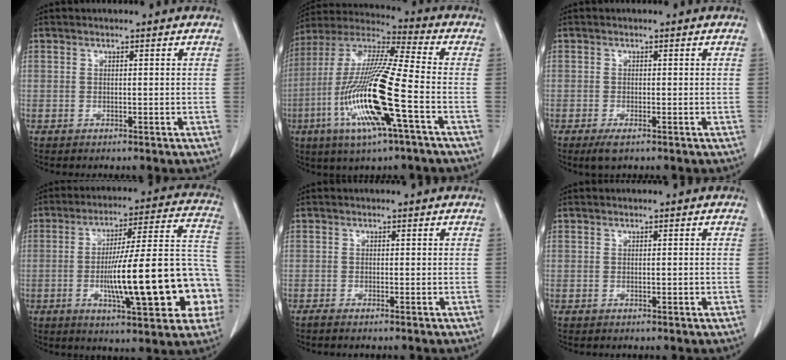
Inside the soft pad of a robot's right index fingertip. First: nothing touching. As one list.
[{"total": 19.1, "force": [-5.9, 0.9, 18.1], "torque": [-0.381, -0.020, -0.118]}, {"total": 2.2, "force": [-1.4, 0.6, 1.6], "torque": [-0.033, -0.005, -0.022]}, {"total": 22.9, "force": [-5.2, 3.7, 22.0], "torque": [-0.259, 0.033, -0.067]}, {"total": 0.9, "force": [-0.8, 0.0, 0.6], "torque": [-0.014, -0.002, -0.015]}, {"total": 0.7, "force": [-0.1, 0.2, 0.7], "torque": [-0.012, -0.002, 0.001]}]